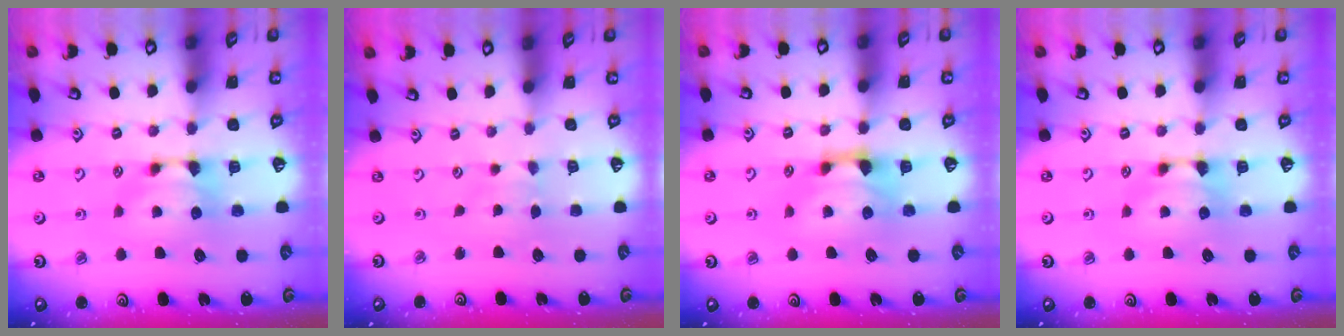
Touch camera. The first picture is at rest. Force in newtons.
{"total": 2.3, "press": 2.3, "slide": 0.1}
{"total": 1.9, "press": 1.3, "slide": 1.4}
{"total": 0.0}